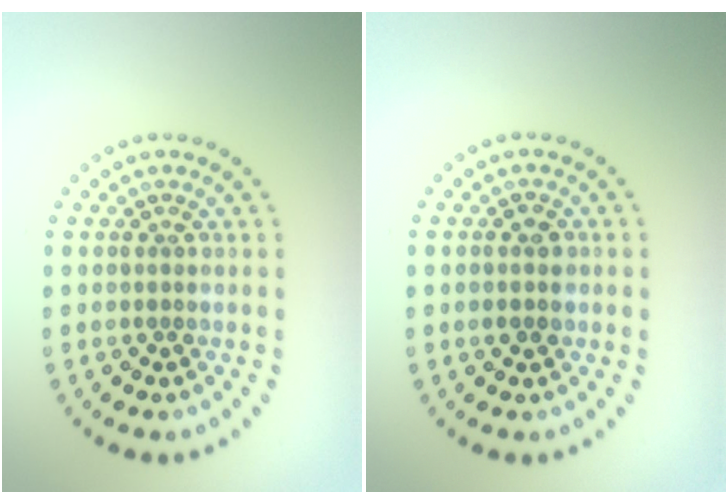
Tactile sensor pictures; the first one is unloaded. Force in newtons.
{"total": 1.4, "press": 1.4, "slide": 0.0}